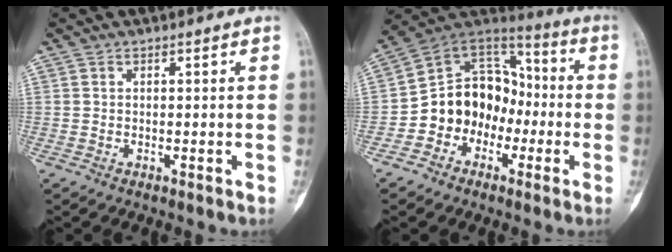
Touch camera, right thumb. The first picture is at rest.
{"total": 14.6, "force": [-4.3, 12.1, 7.1], "torque": [-0.070, 0.078, -0.084]}